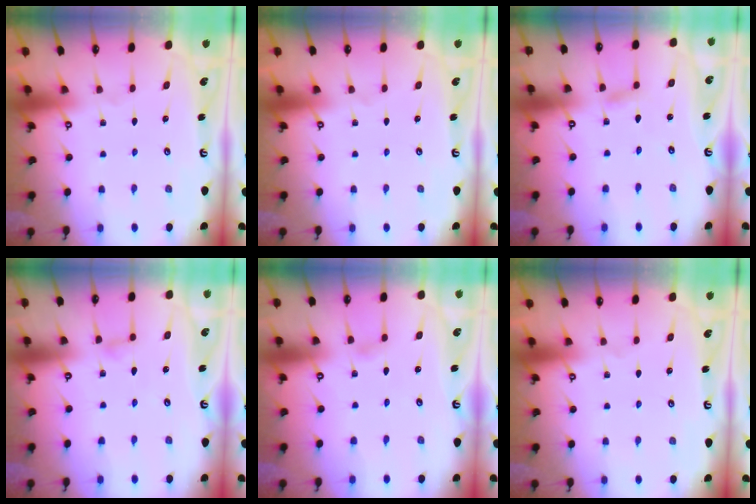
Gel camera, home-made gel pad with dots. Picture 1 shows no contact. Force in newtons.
{"total": 0.0}
{"total": 1.8, "press": 1.7, "slide": 0.2}
{"total": 4.1, "press": 4.1, "slide": 0.6}
{"total": 2.6, "press": 2.6, "slide": 0.4}
{"total": 0.0}